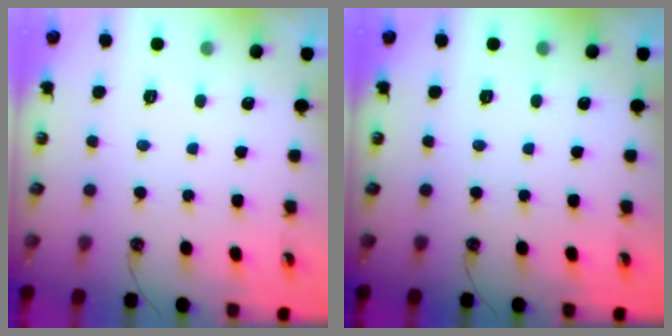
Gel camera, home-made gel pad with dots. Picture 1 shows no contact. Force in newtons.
{"total": 0.0}